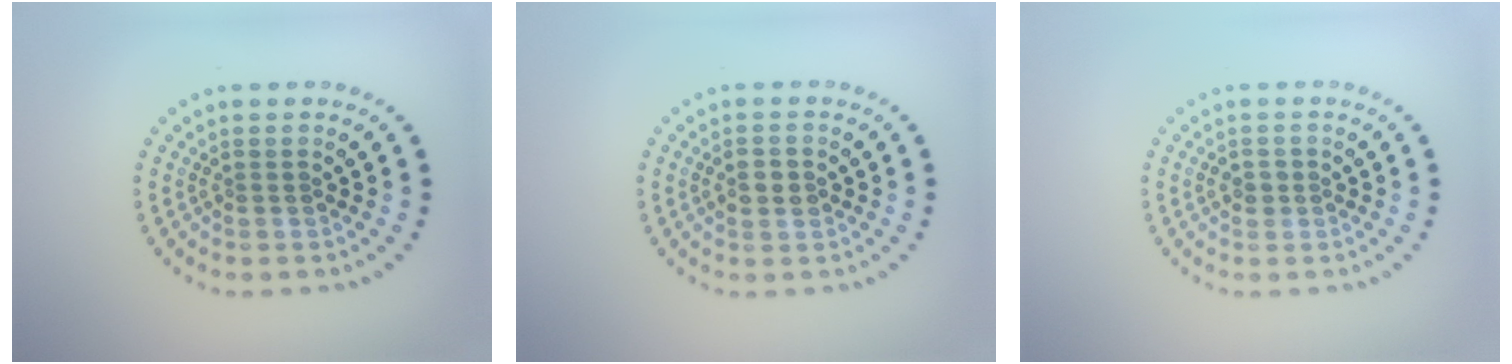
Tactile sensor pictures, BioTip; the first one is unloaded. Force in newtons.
{"total": 2.4, "press": 2.4, "slide": 0.1}
{"total": 1.2, "press": 1.2, "slide": 0.4}